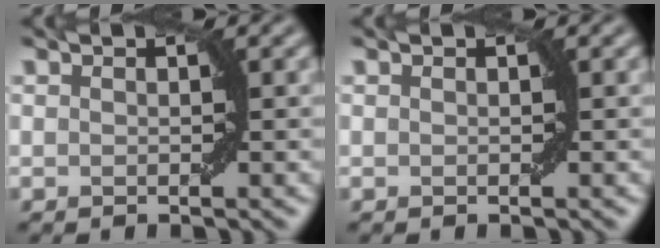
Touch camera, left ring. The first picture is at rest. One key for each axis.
{"total": 0.0}